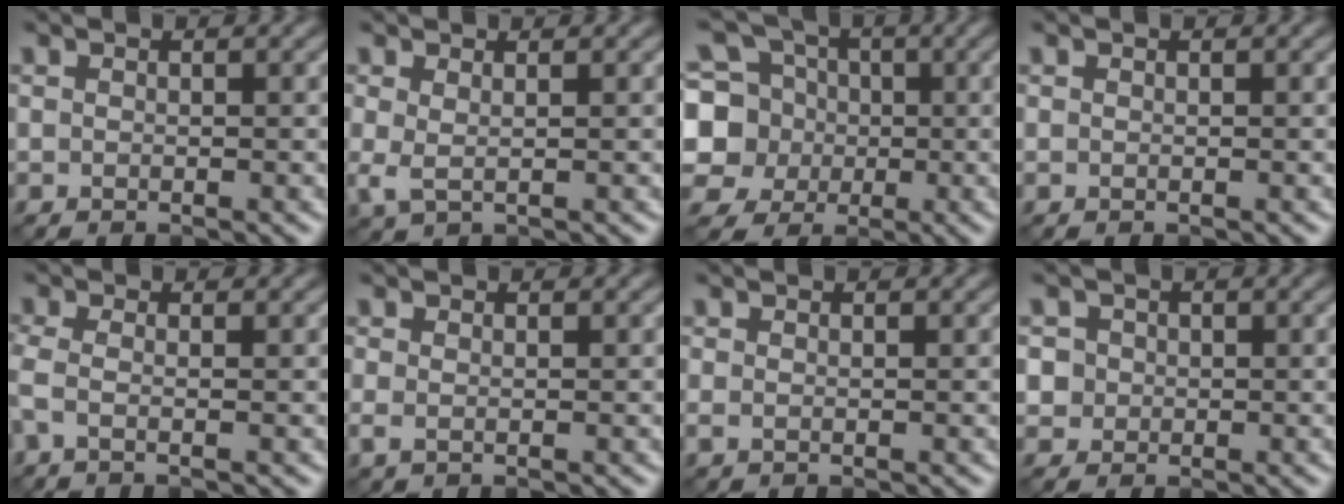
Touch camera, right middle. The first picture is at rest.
{"total": 1.7, "force": [0.4, 0.7, 1.5], "torque": [-0.036, -0.002, 0.007]}
{"total": 8.4, "force": [0.1, 7.5, 3.7], "torque": [-0.082, 0.010, -0.028]}
{"total": 0.0}
{"total": 1.8, "force": [-0.5, 0.6, 1.6], "torque": [-0.040, -0.010, -0.018]}
{"total": 0.9, "force": [0.0, 0.4, 0.8], "torque": [-0.021, -0.002, -0.001]}
{"total": 0.6, "force": [0.0, 0.3, 0.5], "torque": [-0.015, -0.002, -0.001]}
{"total": 3.1, "force": [0.6, 2.8, 1.0], "torque": [-0.007, 0.013, 0.007]}